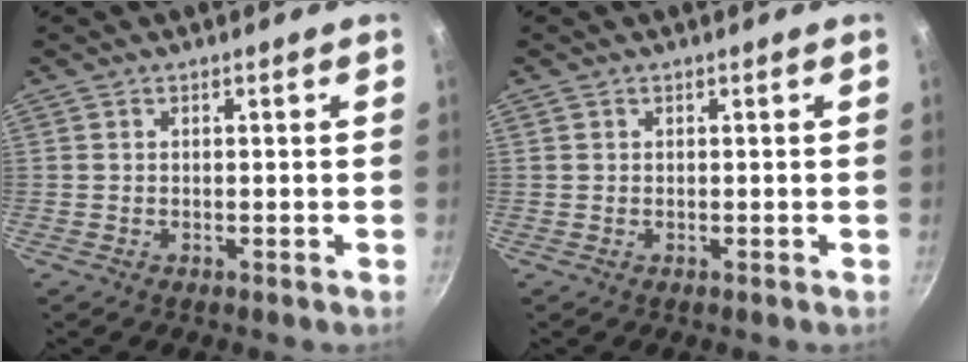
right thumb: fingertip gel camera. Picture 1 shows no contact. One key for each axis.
{"total": 0.6, "fx": 0.4, "fy": 0.4, "fz": 0.2, "tx": -0.005, "ty": 0.000, "tz": 0.007}